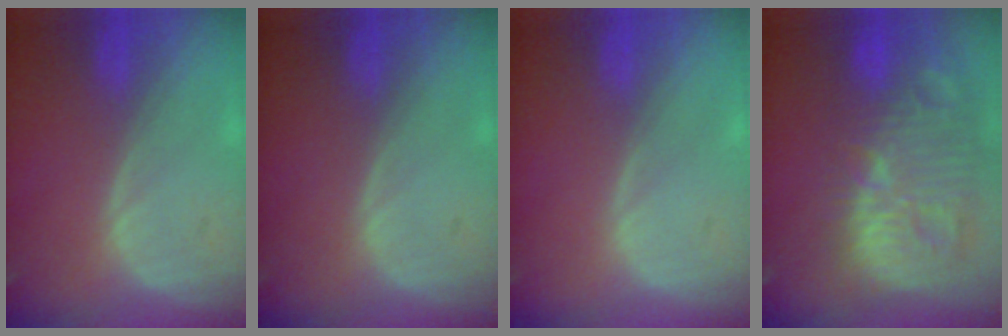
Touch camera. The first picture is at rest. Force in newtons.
{"total": 0.0}
{"total": 0.0}
{"total": 14.5, "press": 12.5, "slide": 7.3}